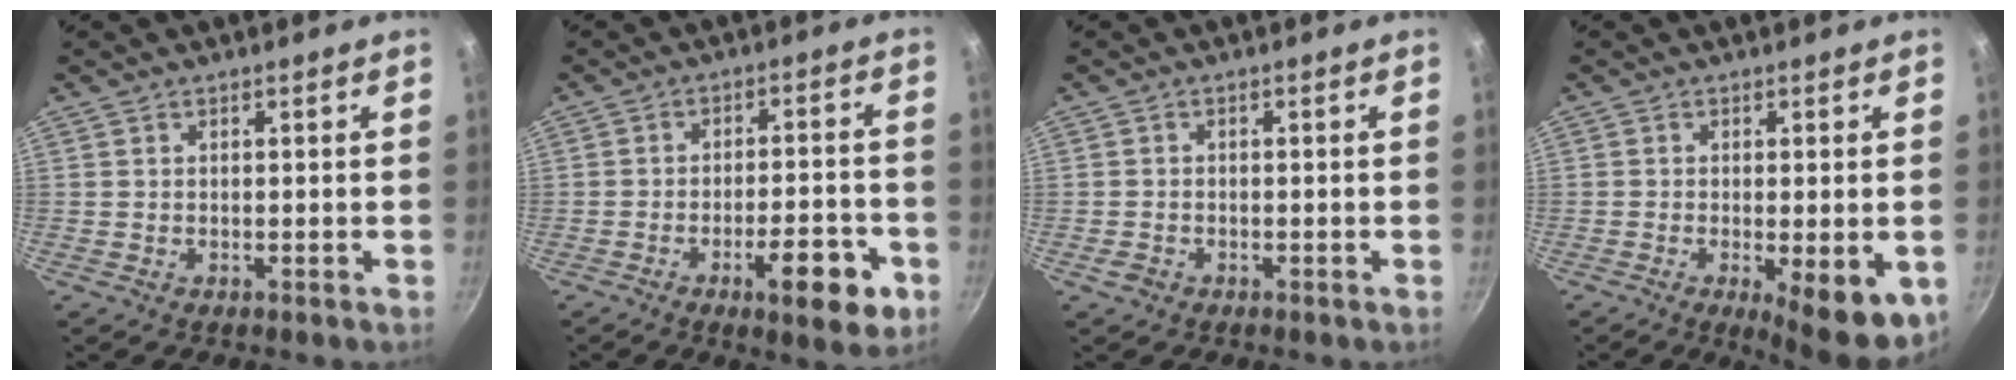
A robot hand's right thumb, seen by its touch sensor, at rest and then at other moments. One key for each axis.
{"total": 11.0, "fx": -4.9, "fy": 3.7, "fz": 9.1, "tx": -0.104, "ty": 0.024, "tz": -0.064}
{"total": 2.9, "fx": -1.5, "fy": 2.3, "fz": 1.0, "tx": -0.017, "ty": 0.016, "tz": -0.025}
{"total": 10.1, "fx": -2.9, "fy": 3.0, "fz": 9.2, "tx": -0.114, "ty": -0.007, "tz": -0.031}